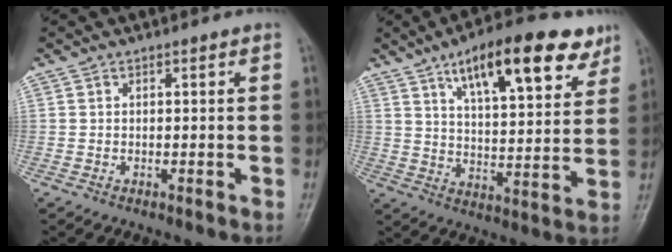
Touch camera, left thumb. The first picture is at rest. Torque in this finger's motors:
{"motor_torque": [0.85, 0.86, 1.48, -1.29, 0.20]}